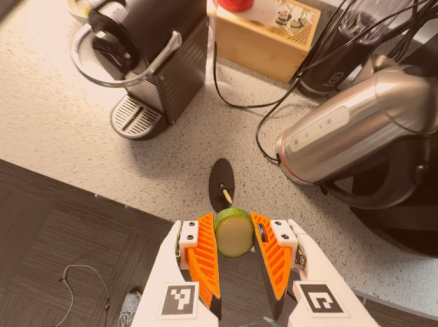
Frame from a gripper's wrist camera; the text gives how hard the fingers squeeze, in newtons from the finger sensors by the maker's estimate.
{"total": 9.1, "left": 8.6, "right": 9.6}